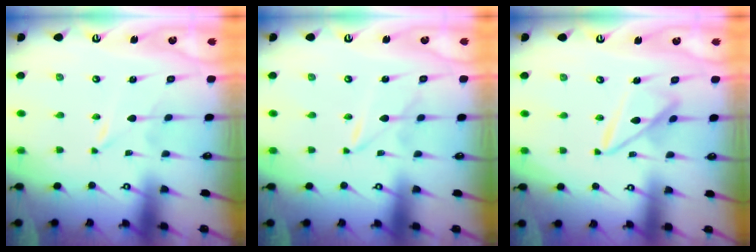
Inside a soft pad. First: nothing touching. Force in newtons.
{"total": 2.7, "press": 2.7, "slide": 0.3}
{"total": 11.4, "press": 11.3, "slide": 1.0}